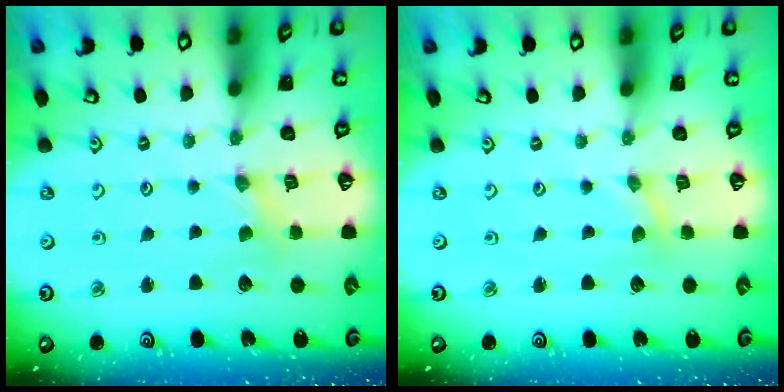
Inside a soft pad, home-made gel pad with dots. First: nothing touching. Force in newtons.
{"total": 0.0}